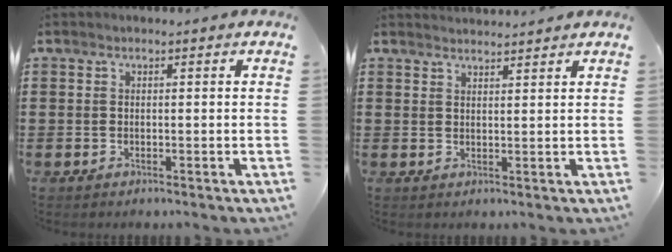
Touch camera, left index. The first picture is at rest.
{"total": 1.8, "force": [1.8, -0.2, -0.1], "torque": [-0.002, -0.001, 0.035]}